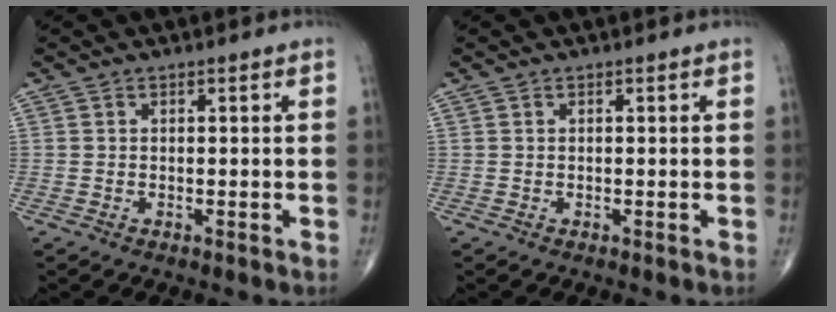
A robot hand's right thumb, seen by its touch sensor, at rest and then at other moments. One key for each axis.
{"total": 0.0}